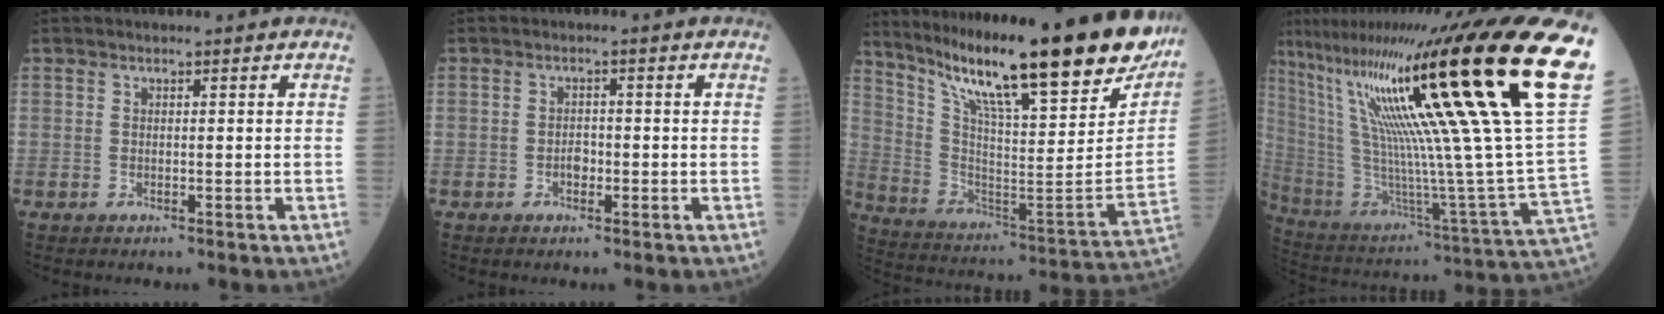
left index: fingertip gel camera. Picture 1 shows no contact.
{"total": 1.5, "force": [-0.7, 1.0, 0.9], "torque": [-0.012, 0.004, -0.012]}
{"total": 31.1, "force": [23.7, 3.9, 19.7], "torque": [-0.337, -0.054, 0.346]}
{"total": 37.8, "force": [19.3, 0.3, 32.5], "torque": [-0.458, -0.005, 0.319]}